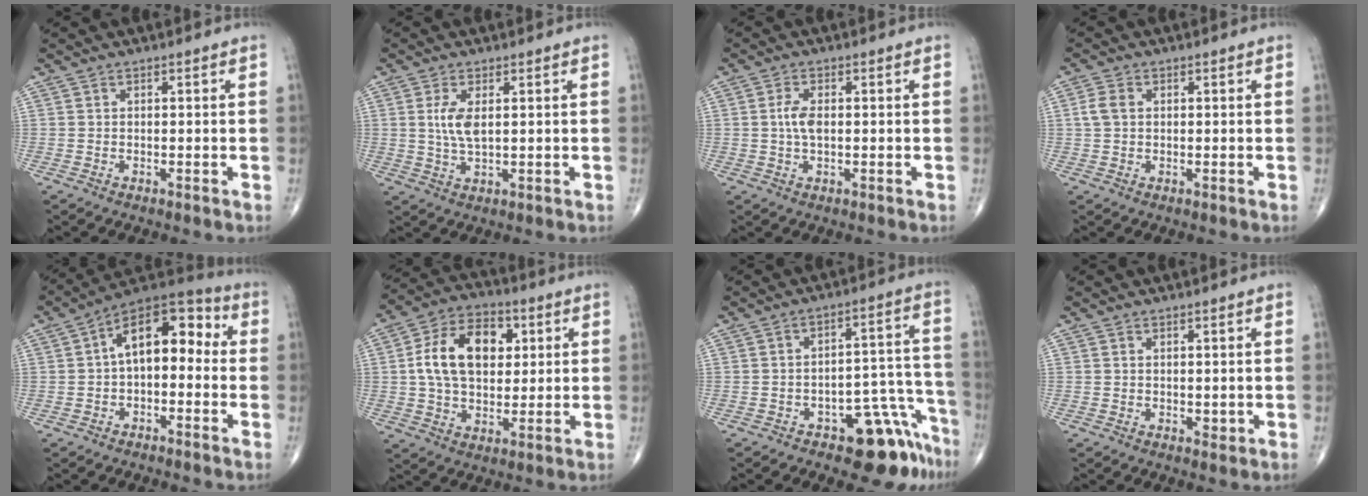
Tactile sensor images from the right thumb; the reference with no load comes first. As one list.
[{"total": 4.8, "force": [1.0, 1.9, 4.3], "torque": [-0.092, -0.008, 0.023]}, {"total": 3.6, "force": [0.1, 1.7, 3.2], "torque": [-0.066, 0.002, 0.000]}, {"total": 3.2, "force": [0.5, 2.3, 2.2], "torque": [-0.050, 0.007, 0.008]}, {"total": 13.0, "force": [0.5, 7.5, 10.7], "torque": [-0.129, 0.048, -0.013]}, {"total": 15.2, "force": [3.0, 10.0, 11.1], "torque": [-0.164, 0.007, 0.046]}, {"total": 11.8, "force": [-7.9, 5.2, 7.0], "torque": [-0.034, 0.085, -0.106]}, {"total": 0.9, "force": [0.3, 0.6, 0.7], "torque": [-0.005, -0.005, 0.008]}]